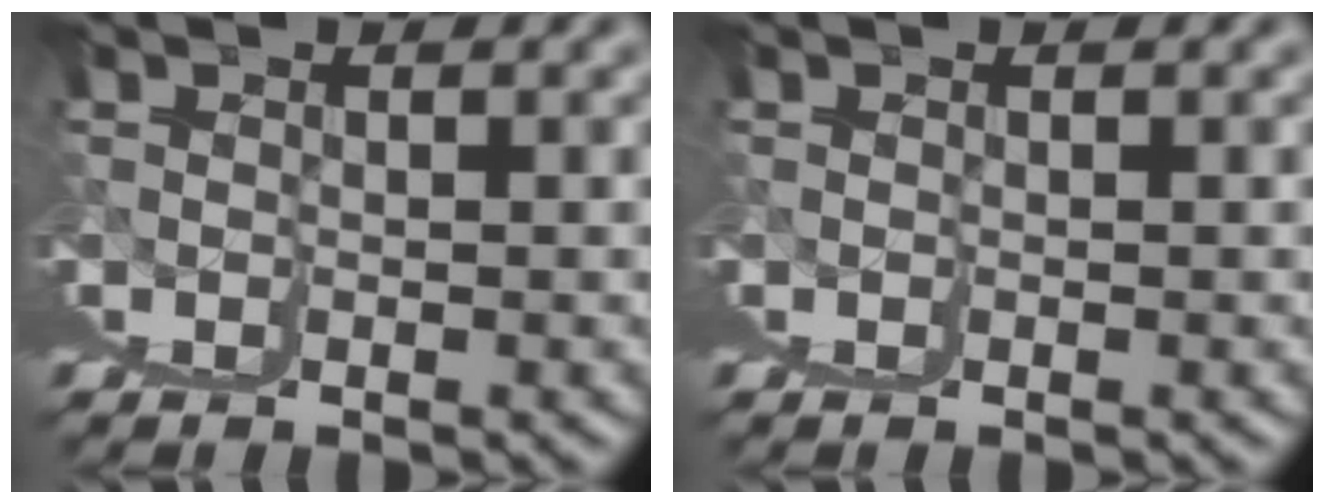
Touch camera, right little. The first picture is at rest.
{"total": 0.0}